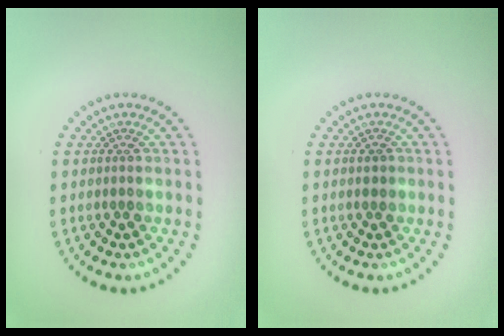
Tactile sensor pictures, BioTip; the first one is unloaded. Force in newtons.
{"total": 0.8, "press": 0.7, "slide": 0.3}